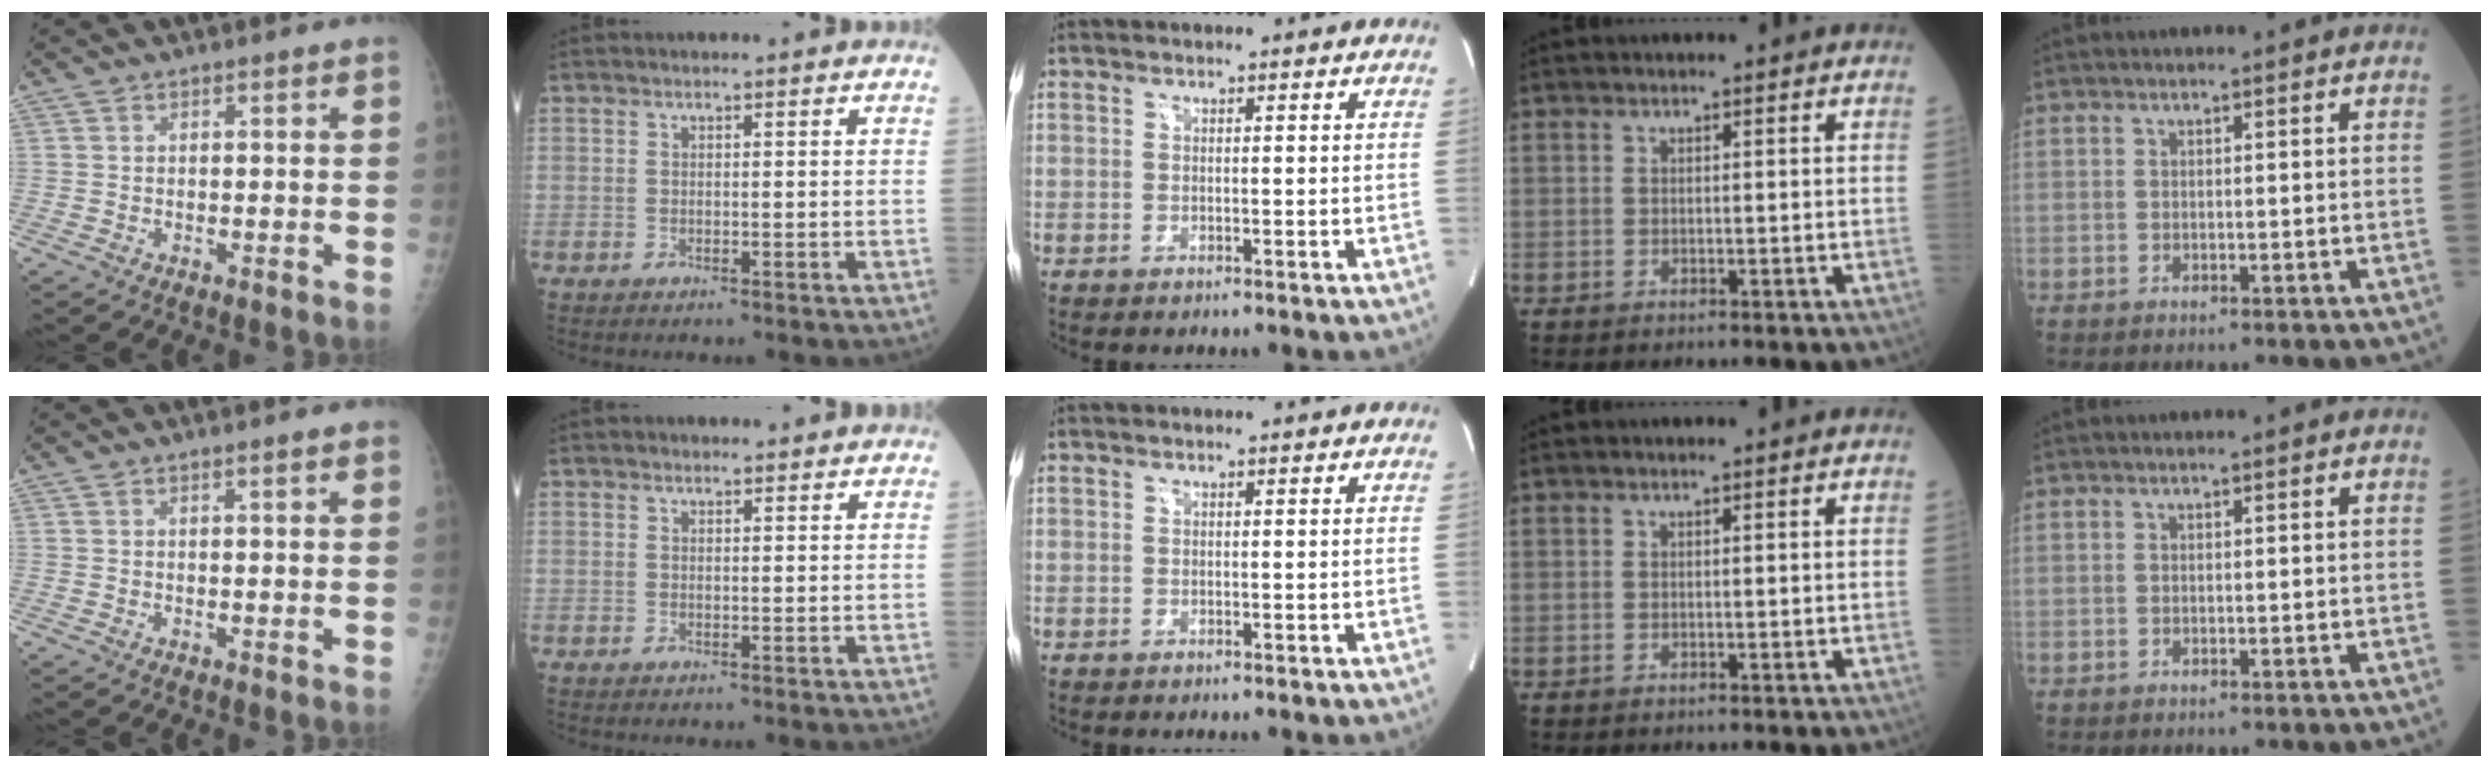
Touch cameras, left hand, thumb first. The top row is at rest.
{"thumb": {"total": 1.3, "force": [0.8, 0.0, 1.1], "torque": [-0.015, 0.000, 0.009]}, "index": {"total": 1.1, "force": [1.0, 0.4, 0.2], "torque": [-0.009, 0.004, 0.011]}}